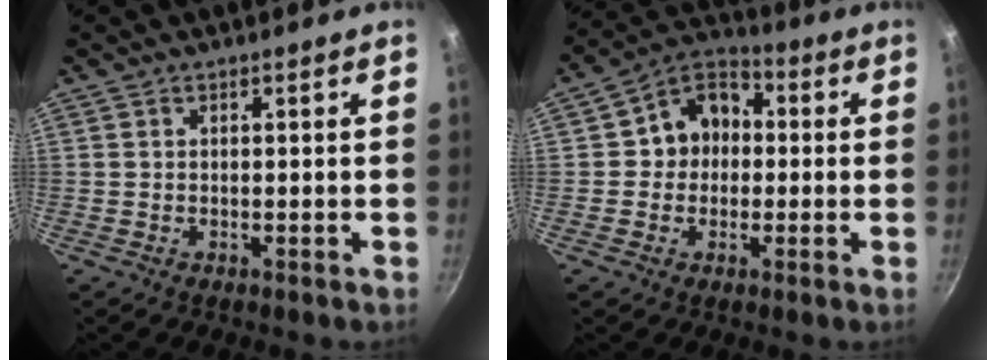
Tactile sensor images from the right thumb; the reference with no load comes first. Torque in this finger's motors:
{"motor_torque": [-0.48, 0.63, -0.20, -0.06, 0.20]}